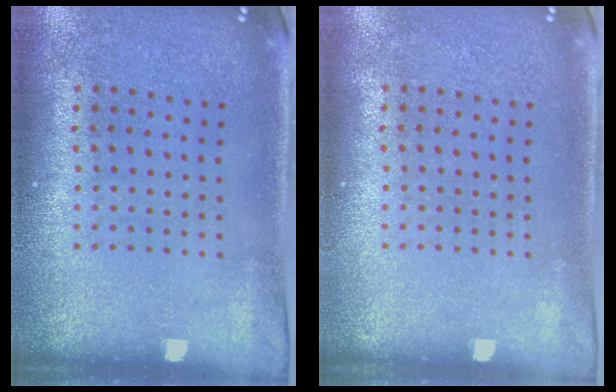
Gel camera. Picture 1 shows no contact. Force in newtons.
{"total": 0.0}